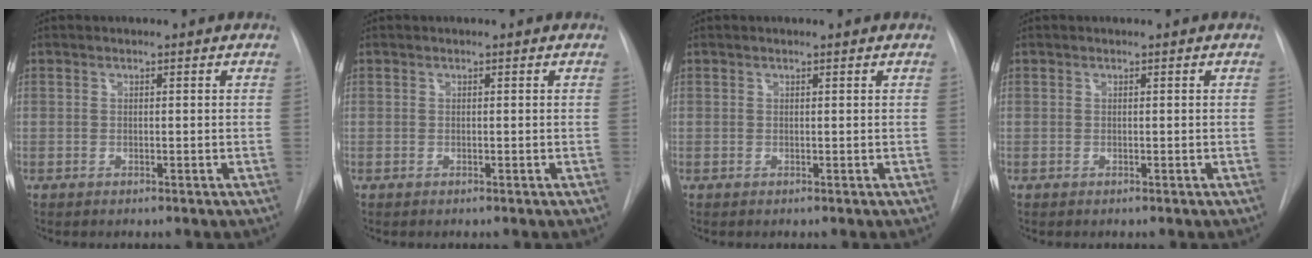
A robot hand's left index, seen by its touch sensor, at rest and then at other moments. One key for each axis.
{"total": 0.0}
{"total": 0.0}
{"total": 0.0}